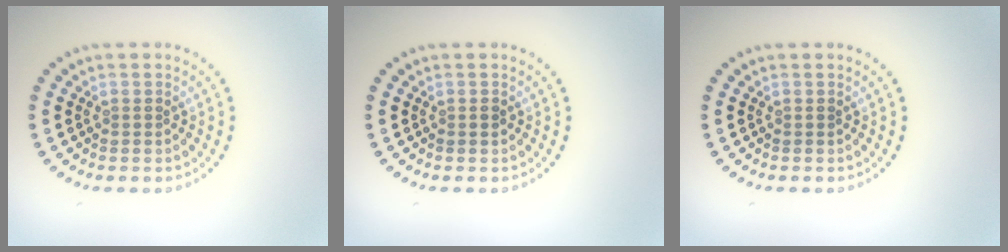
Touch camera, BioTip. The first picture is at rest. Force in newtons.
{"total": 0.8, "press": 0.8, "slide": 0.2}
{"total": 0.0}